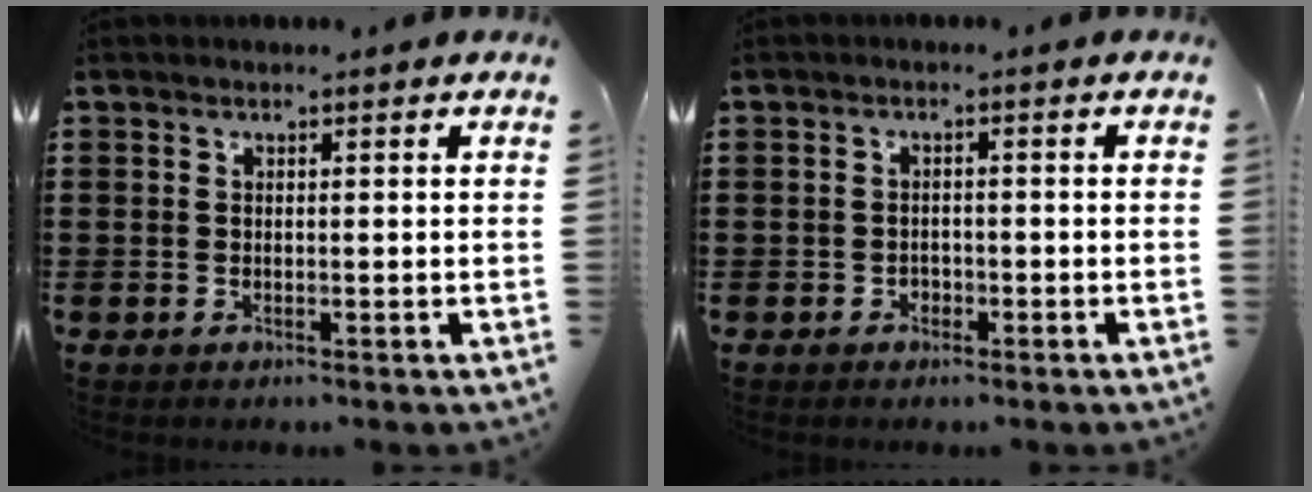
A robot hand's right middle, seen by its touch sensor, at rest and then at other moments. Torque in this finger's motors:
{"motor_torque": [0.53, 0.00, 0.00, 0.00]}